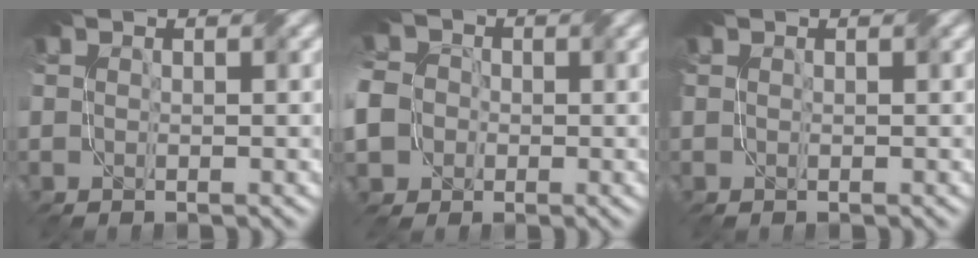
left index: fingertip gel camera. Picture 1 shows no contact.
{"total": 7.9, "force": [-1.5, 7.1, 3.0], "torque": [-0.082, 0.003, -0.056]}
{"total": 0.0}